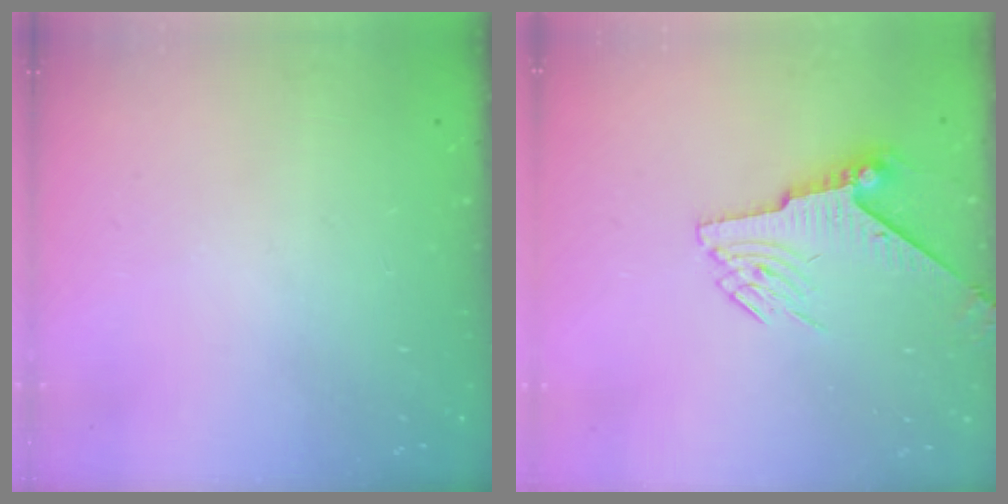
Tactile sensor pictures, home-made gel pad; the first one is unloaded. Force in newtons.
{"total": 7.0, "press": 6.9, "slide": 1.1}